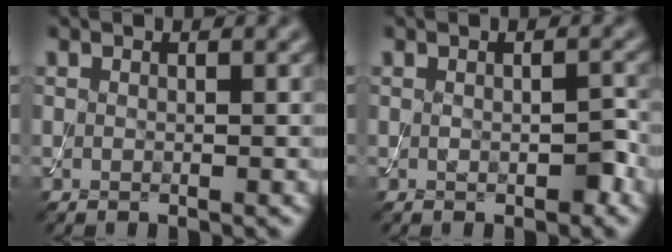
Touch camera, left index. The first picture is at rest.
{"total": 1.6, "force": [-0.4, 1.0, 1.2], "torque": [-0.018, -0.003, -0.005]}